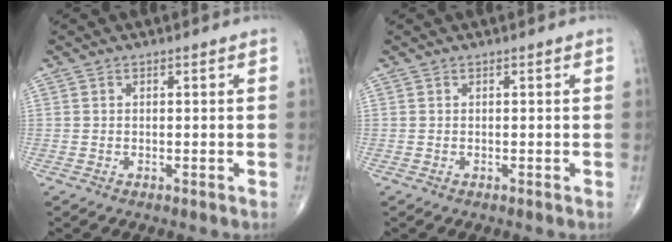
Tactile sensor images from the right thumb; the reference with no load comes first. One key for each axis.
{"total": 0.0}